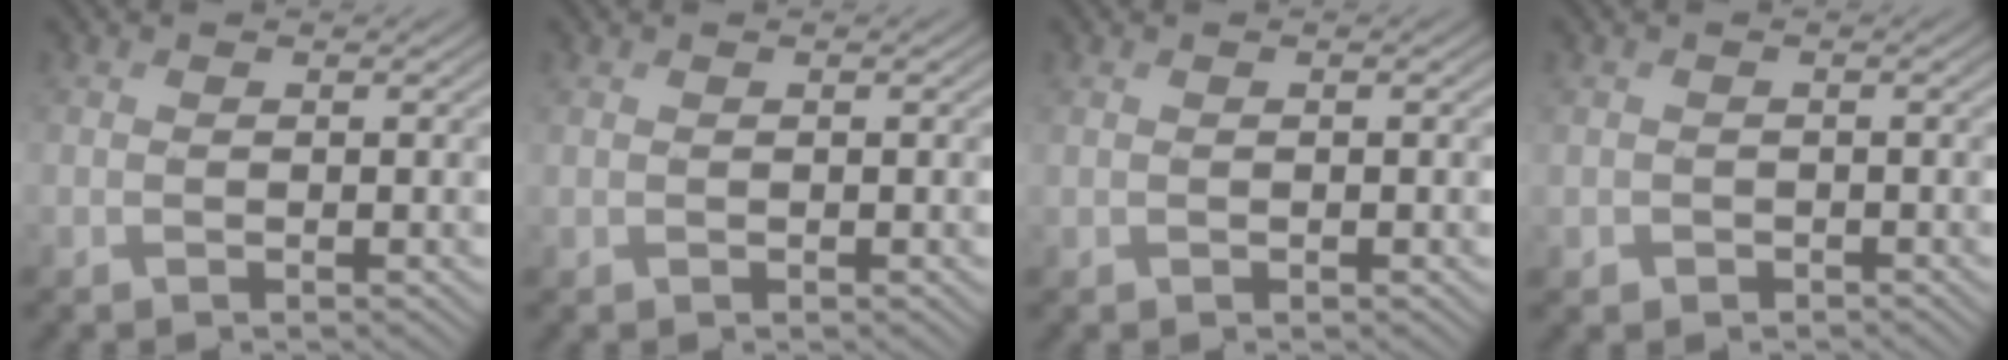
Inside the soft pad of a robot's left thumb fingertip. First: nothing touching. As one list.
[{"total": 0.0}, {"total": 0.7, "force": [0.0, 0.2, 0.7], "torque": [-0.013, -0.001, 0.001]}, {"total": 1.3, "force": [-0.6, 1.2, 0.1], "torque": [0.001, -0.009, -0.014]}]